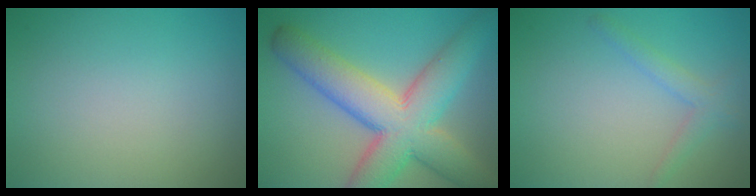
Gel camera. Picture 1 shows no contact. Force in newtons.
{"total": 10.7, "press": 10.7, "slide": 0.6}
{"total": 1.8, "press": 1.8, "slide": 0.0}